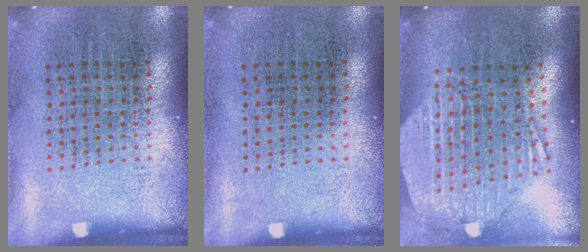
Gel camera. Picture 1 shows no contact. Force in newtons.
{"total": 0.0}
{"total": 2.8, "press": 2.2, "slide": 1.7}